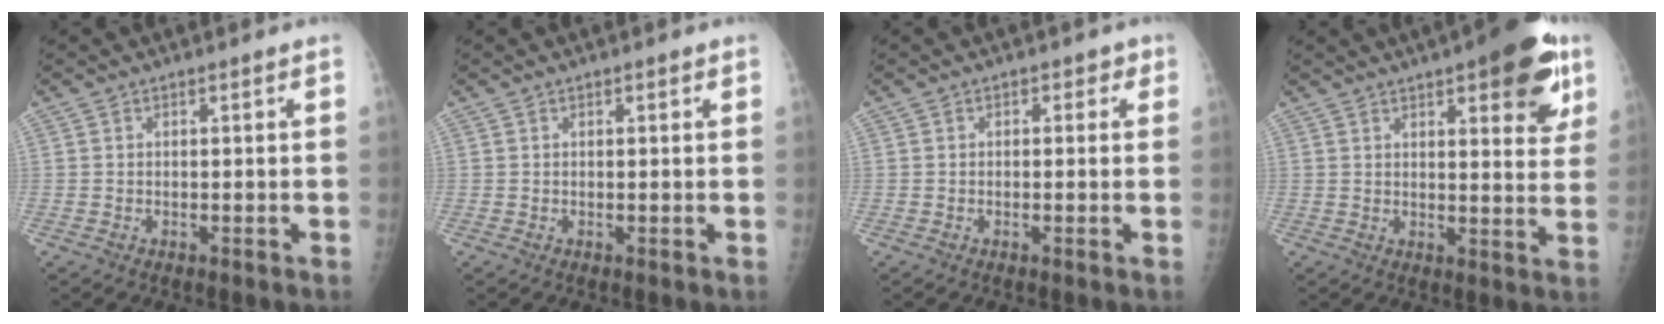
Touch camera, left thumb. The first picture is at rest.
{"total": 0.7, "force": [0.4, 0.3, 0.5], "torque": [-0.005, 0.000, 0.005]}
{"total": 2.0, "force": [0.6, 1.5, 1.2], "torque": [0.008, 0.004, -0.002]}
{"total": 15.4, "force": [8.0, 5.1, 12.2], "torque": [-0.121, -0.027, 0.101]}